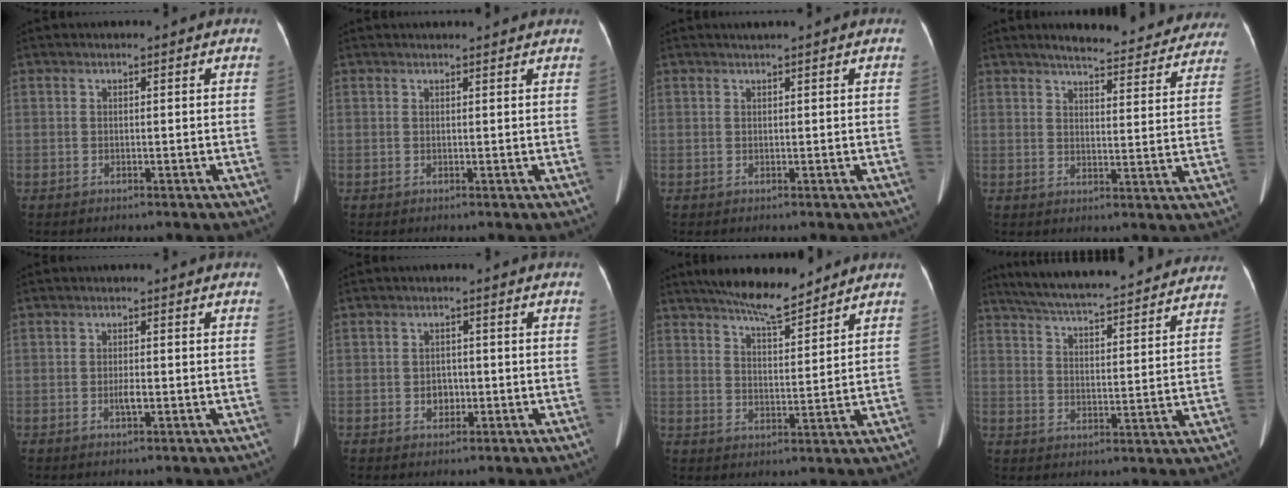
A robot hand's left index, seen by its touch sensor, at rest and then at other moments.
{"total": 4.0, "force": [3.9, 0.2, 1.0], "torque": [-0.011, 0.021, 0.045]}
{"total": 0.7, "force": [0.6, -0.1, 0.4], "torque": [-0.009, 0.004, 0.015]}
{"total": 19.2, "force": [17.5, 3.8, 6.8], "torque": [-0.068, -0.024, 0.200]}
{"total": 1.7, "force": [-0.6, 0.4, 1.5], "torque": [-0.029, -0.001, -0.010]}
{"total": 2.2, "force": [-0.6, 1.8, 1.2], "torque": [-0.017, 0.006, -0.005]}
{"total": 8.7, "force": [7.5, 1.2, 4.3], "torque": [-0.069, 0.008, 0.128]}
{"total": 26.1, "force": [23.6, 3.4, 10.6], "torque": [-0.171, -0.005, 0.313]}